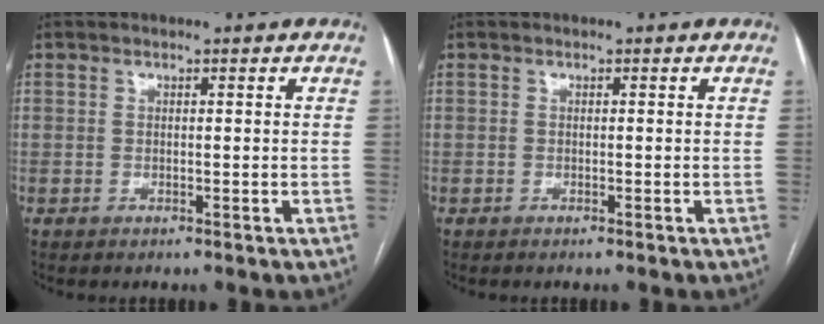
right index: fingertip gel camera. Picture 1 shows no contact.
{"total": 0.0}